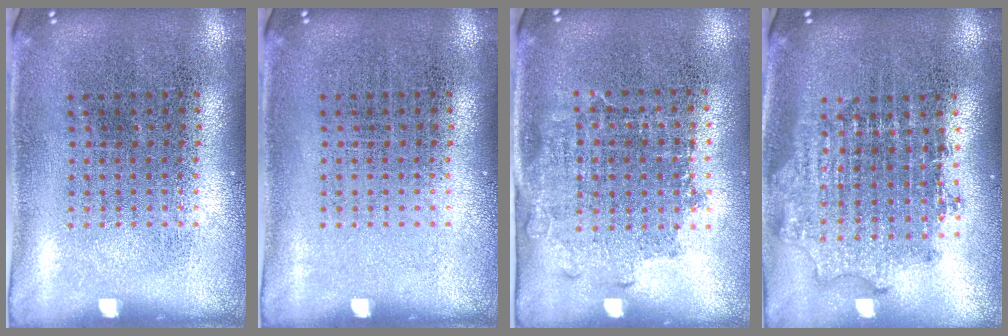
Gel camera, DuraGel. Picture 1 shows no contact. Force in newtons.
{"total": 0.0}
{"total": 1.3, "press": 1.1, "slide": 0.8}
{"total": 1.8, "press": 1.4, "slide": 1.1}